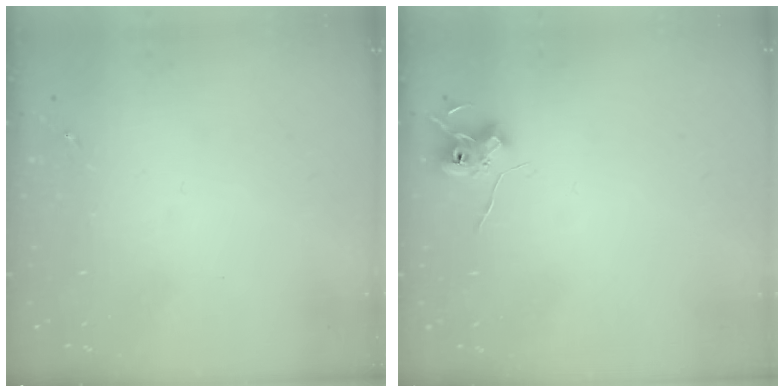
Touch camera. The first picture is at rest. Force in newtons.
{"total": 6.9, "press": 6.9, "slide": 0.6}